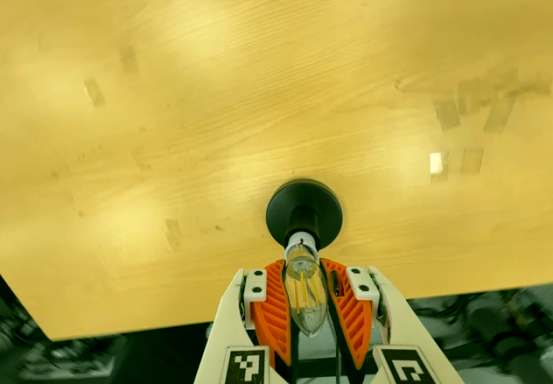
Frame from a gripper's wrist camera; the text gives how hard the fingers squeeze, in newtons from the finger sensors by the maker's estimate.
{"total": 19.4, "left": 18.9, "right": 19.8}